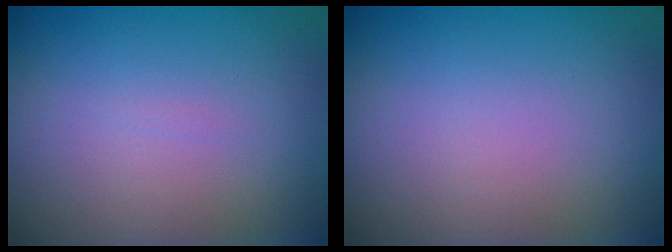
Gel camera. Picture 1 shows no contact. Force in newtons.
{"total": 0.0}